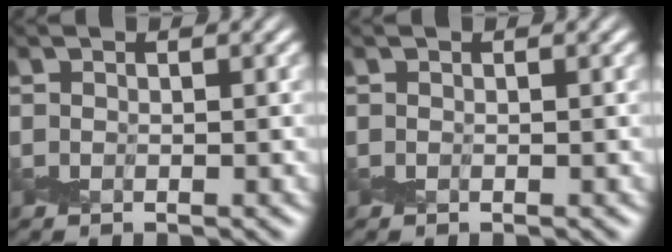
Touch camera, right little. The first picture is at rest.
{"total": 0.0}